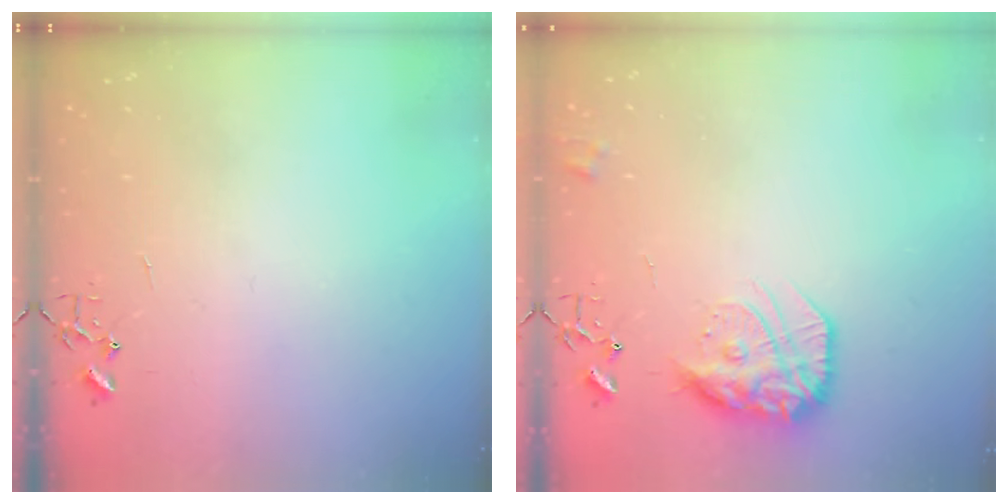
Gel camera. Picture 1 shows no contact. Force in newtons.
{"total": 16.5, "press": 16.4, "slide": 1.3}